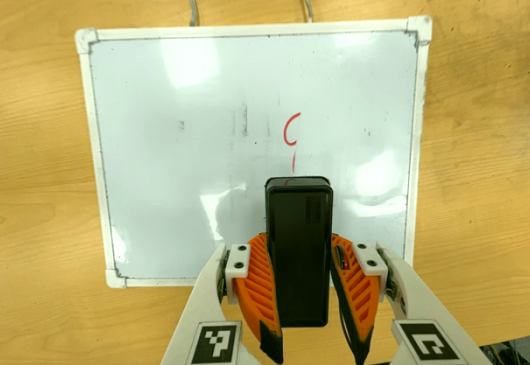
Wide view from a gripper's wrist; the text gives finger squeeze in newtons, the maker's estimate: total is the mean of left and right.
{"total": 8.2, "left": 7.1, "right": 9.3}